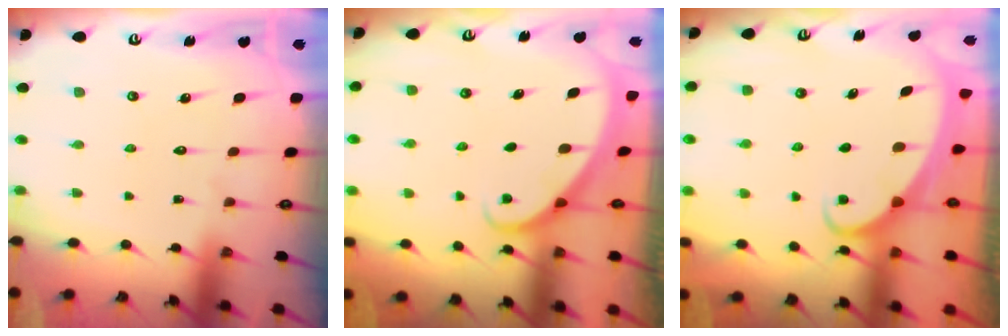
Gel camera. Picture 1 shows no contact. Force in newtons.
{"total": 1.9, "press": 1.9, "slide": 0.1}
{"total": 1.8, "press": 1.8, "slide": 0.2}